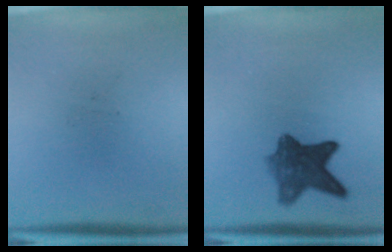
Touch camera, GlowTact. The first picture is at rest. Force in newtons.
{"total": 7.6}